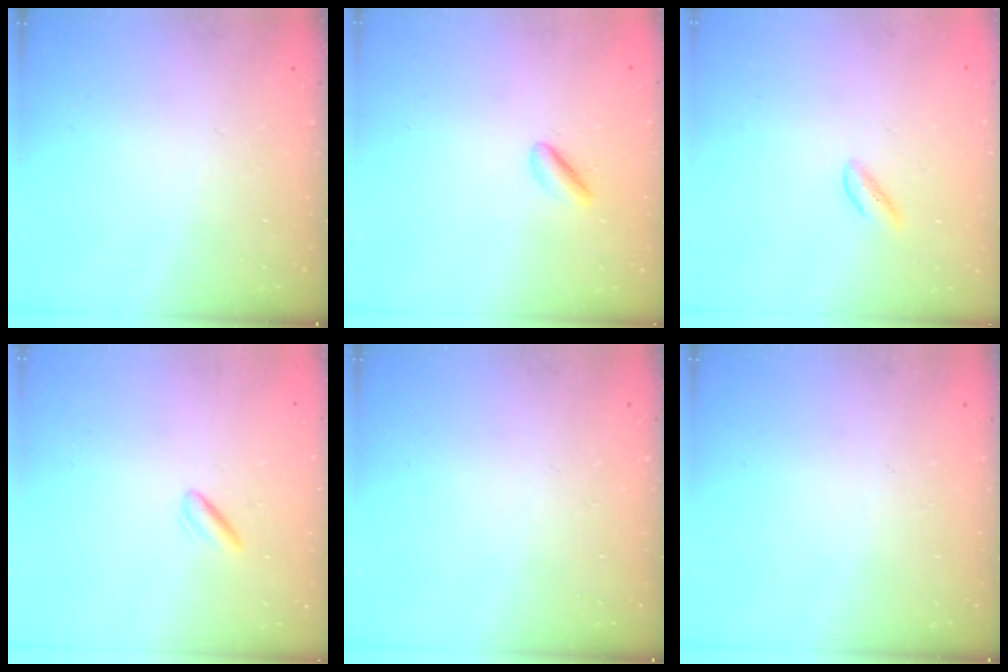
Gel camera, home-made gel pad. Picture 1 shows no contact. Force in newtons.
{"total": 2.4, "press": 2.3, "slide": 0.8}
{"total": 0.0}
{"total": 1.5, "press": 1.2, "slide": 0.9}
{"total": 0.0}
{"total": 0.0}